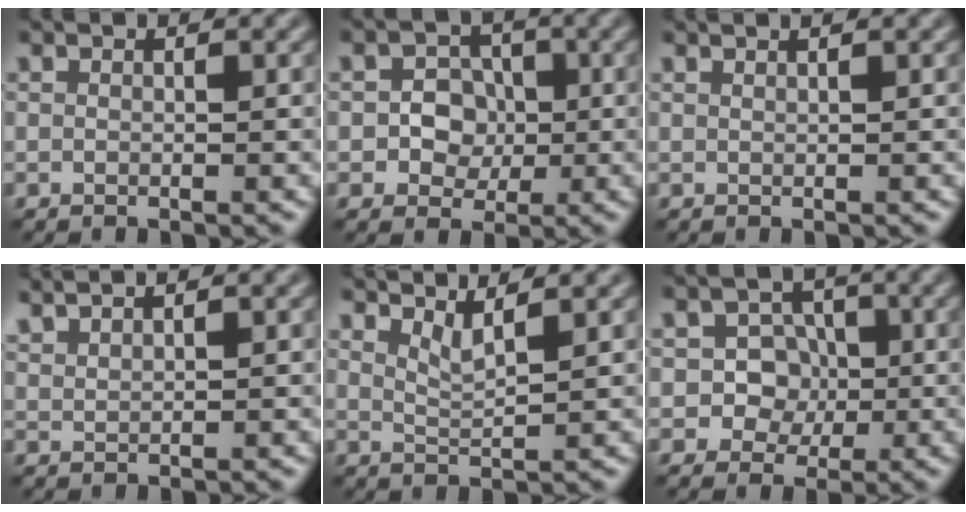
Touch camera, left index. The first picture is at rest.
{"total": 3.5, "force": [-0.4, 3.0, 1.8], "torque": [-0.013, -0.003, -0.026]}
{"total": 1.1, "force": [0.8, 0.4, 0.7], "torque": [-0.002, -0.004, 0.003]}
{"total": 2.6, "force": [2.3, 0.6, 1.0], "torque": [-0.006, 0.007, 0.032]}
{"total": 2.4, "force": [1.9, 0.4, 1.4], "torque": [-0.016, -0.002, 0.037]}
{"total": 4.3, "force": [-0.3, 3.9, 1.8], "torque": [-0.005, 0.010, -0.025]}